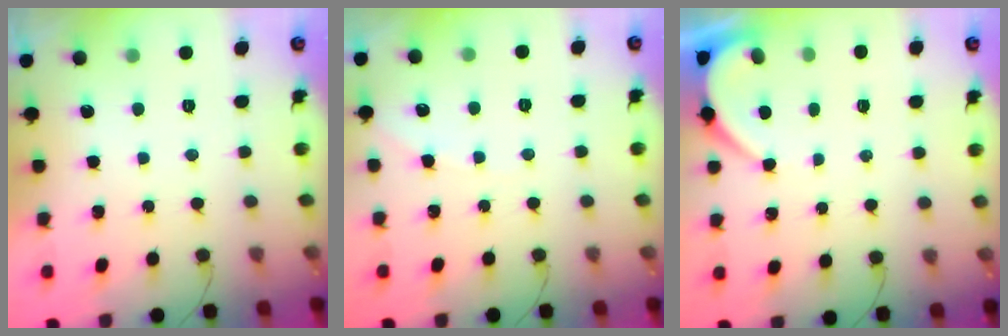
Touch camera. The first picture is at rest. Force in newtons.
{"total": 4.4, "press": 4.4, "slide": 0.3}
{"total": 2.3, "press": 2.3, "slide": 0.2}